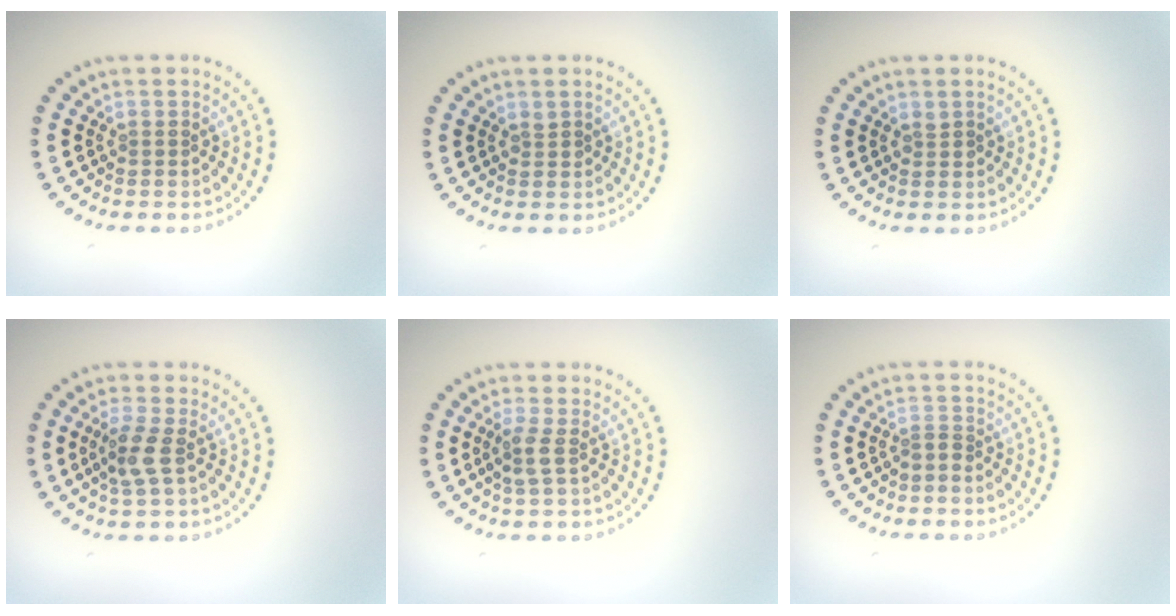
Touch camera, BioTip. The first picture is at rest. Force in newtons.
{"total": 0.5, "press": 0.5, "slide": 0.1}
{"total": 0.5, "press": 0.5, "slide": 0.1}
{"total": 2.7, "press": 2.4, "slide": 1.1}
{"total": 1.7, "press": 1.4, "slide": 0.9}
{"total": 0.8, "press": 0.5, "slide": 0.6}